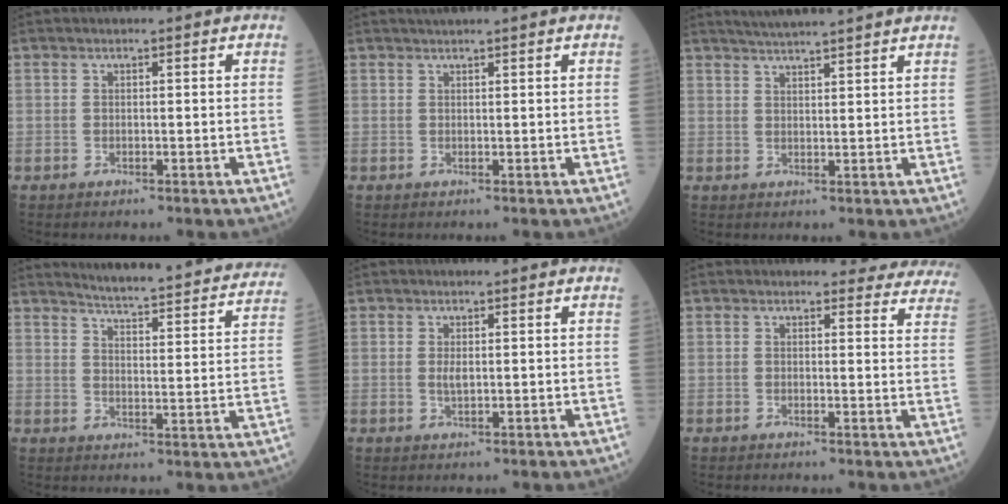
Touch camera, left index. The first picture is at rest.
{"total": 2.4, "force": [2.1, -0.5, 1.1], "torque": [-0.010, 0.017, 0.038]}
{"total": 8.8, "force": [7.9, -0.7, 3.8], "torque": [-0.061, 0.024, 0.107]}
{"total": 23.3, "force": [21.9, 1.7, 7.7], "torque": [-0.102, -0.073, 0.255]}
{"total": 1.4, "force": [0.1, 0.5, 1.3], "torque": [-0.026, 0.000, 0.003]}
{"total": 11.7, "force": [11.2, 3.3, 1.1], "torque": [0.040, -0.049, 0.078]}